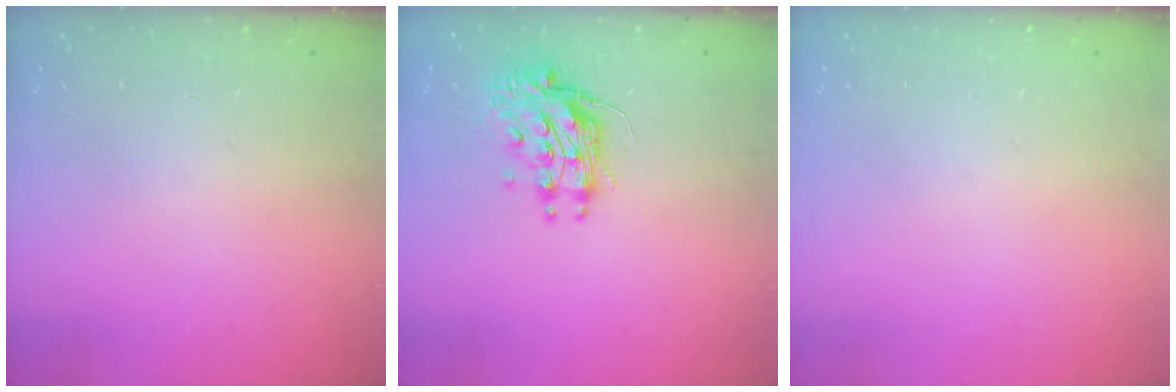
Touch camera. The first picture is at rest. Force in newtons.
{"total": 10.6, "press": 10.6, "slide": 0.7}
{"total": 0.0}